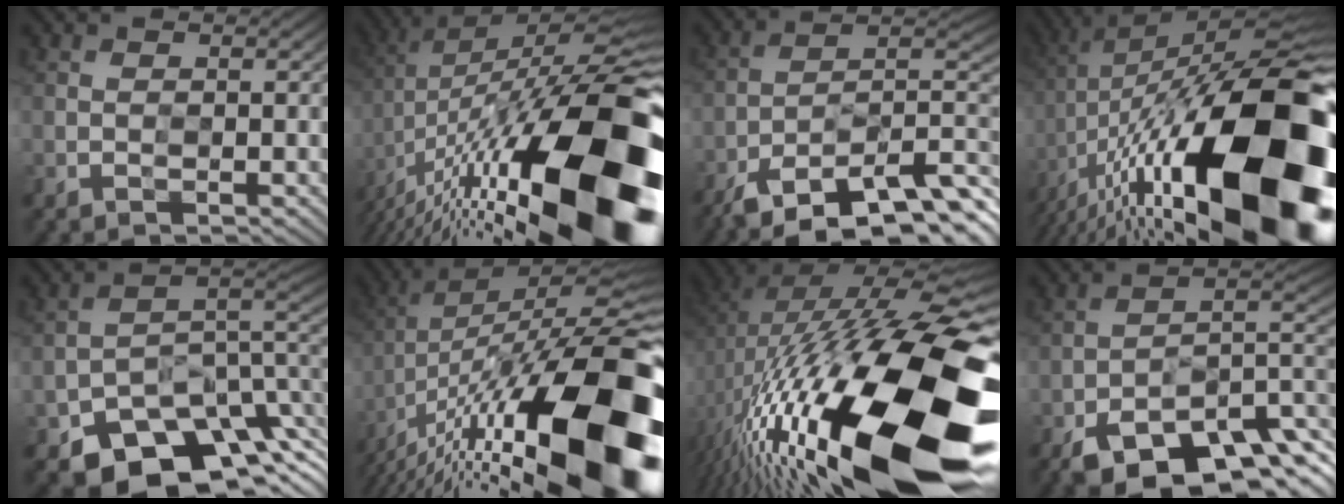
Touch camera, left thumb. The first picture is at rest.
{"total": 20.0, "force": [-7.5, 6.5, 17.4], "torque": [-0.285, 0.027, -0.130]}
{"total": 14.9, "force": [-11.4, 4.4, 8.6], "torque": [-0.149, 0.000, -0.199]}
{"total": 21.2, "force": [-8.0, 7.7, 18.0], "torque": [-0.310, 0.004, -0.130]}
{"total": 12.4, "force": [-8.8, 7.0, 5.3], "torque": [-0.068, -0.019, -0.134]}
{"total": 20.4, "force": [-9.9, 6.9, 16.4], "torque": [-0.238, 0.023, -0.163]}
{"total": 21.1, "force": [-6.9, 7.7, 18.4], "torque": [-0.339, -0.015, -0.117]}
{"total": 15.3, "force": [-10.8, 6.2, 8.8], "torque": [-0.133, -0.013, -0.168]}